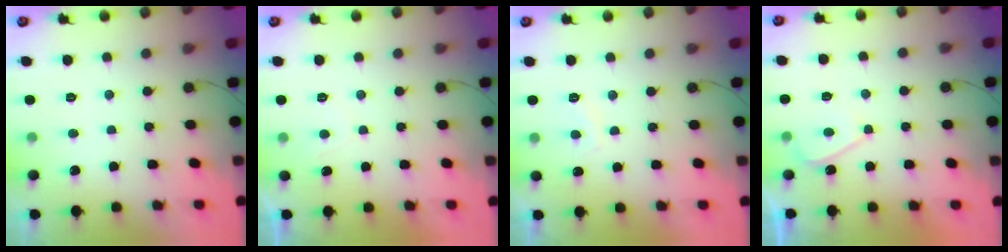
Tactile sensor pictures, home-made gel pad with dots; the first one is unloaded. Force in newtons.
{"total": 0.8, "press": 0.5, "slide": 0.6}
{"total": 2.1, "press": 2.0, "slide": 0.7}
{"total": 2.9, "press": 2.9, "slide": 0.4}